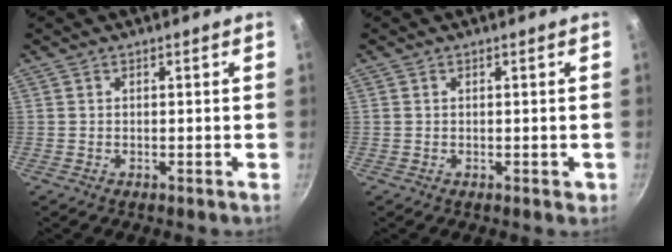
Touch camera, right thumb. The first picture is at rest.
{"total": 1.5, "force": [0.0, 0.9, 1.2], "torque": [-0.011, 0.000, 0.002]}